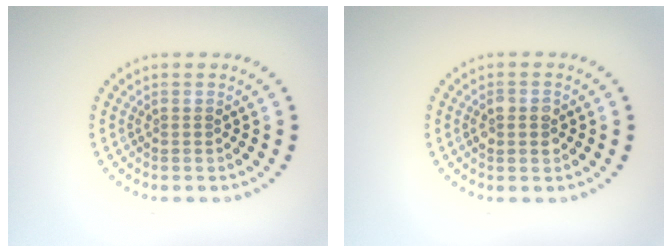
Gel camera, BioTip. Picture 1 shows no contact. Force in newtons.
{"total": 2.2, "press": 2.1, "slide": 0.1}